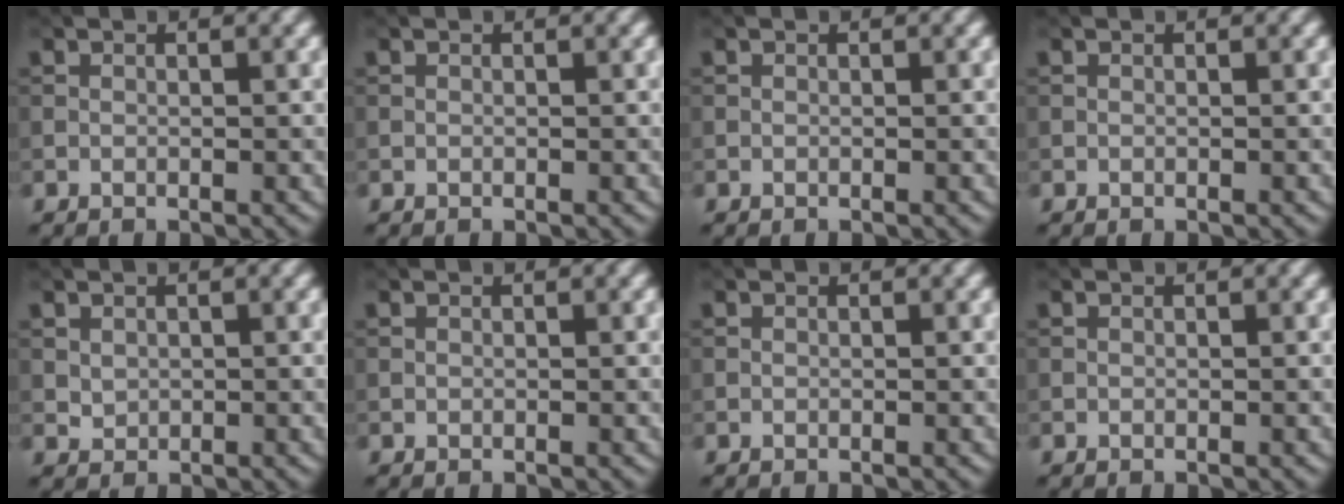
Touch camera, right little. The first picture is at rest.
{"total": 0.0}
{"total": 0.0}
{"total": 0.0}
{"total": 0.8, "force": [0.3, 0.7, 0.3], "torque": [-0.007, -0.003, 0.008]}
{"total": 0.0}
{"total": 0.0}
{"total": 0.0}